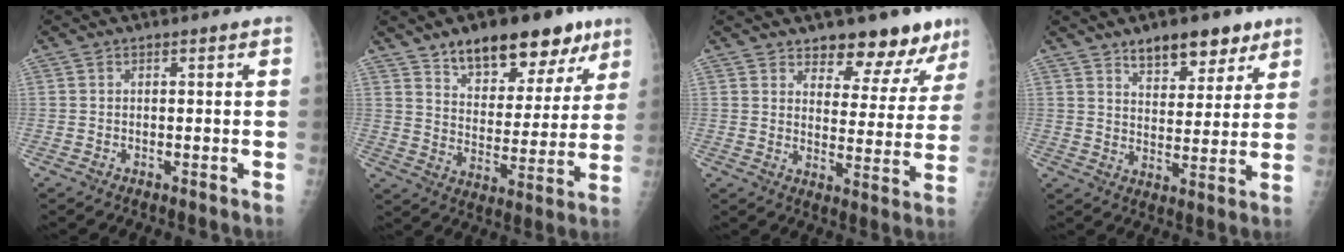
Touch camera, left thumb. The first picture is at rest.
{"total": 17.6, "force": [11.5, 9.0, 9.9], "torque": [-0.086, -0.047, 0.175]}
{"total": 11.9, "force": [9.3, 5.2, 5.2], "torque": [-0.020, -0.063, 0.119]}
{"total": 10.6, "force": [7.1, 5.1, 5.9], "torque": [-0.052, -0.041, 0.111]}